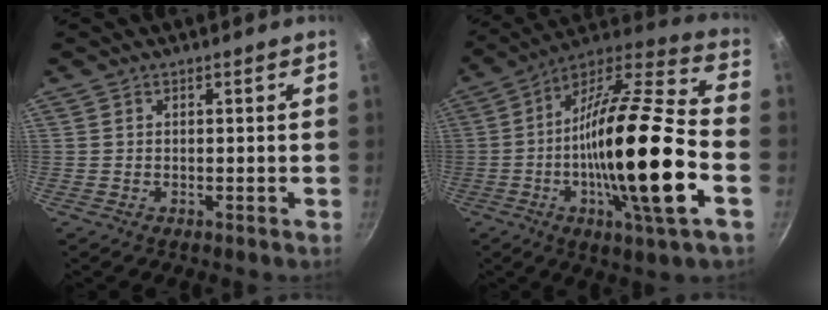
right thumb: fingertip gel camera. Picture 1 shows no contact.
{"total": 26.2, "force": [-5.7, 5.3, 25.0], "torque": [-0.423, 0.016, -0.110]}